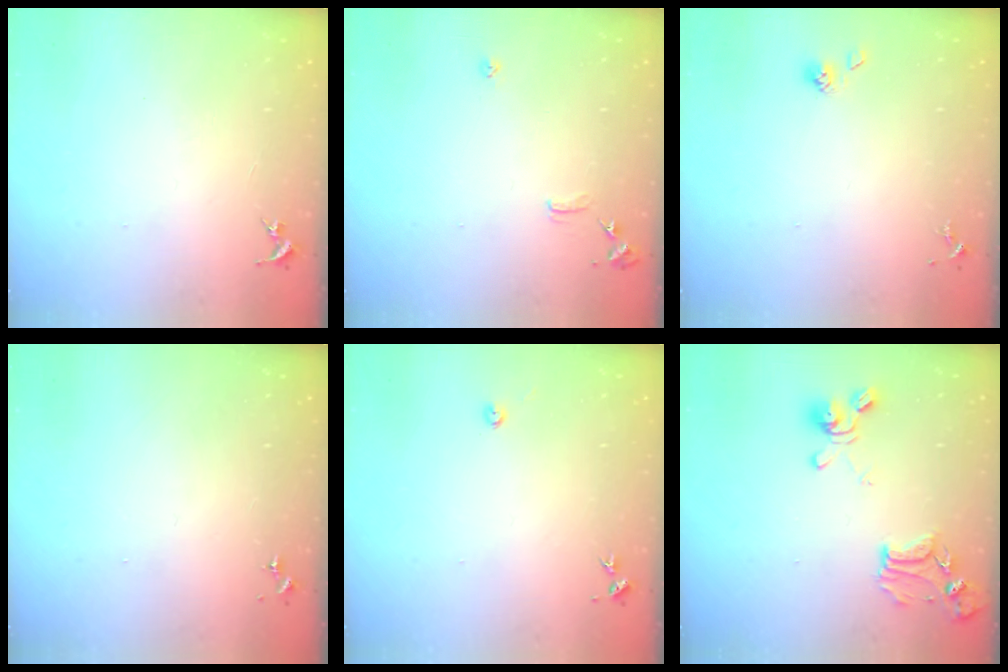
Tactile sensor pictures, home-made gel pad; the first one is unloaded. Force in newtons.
{"total": 7.4, "press": 7.4, "slide": 0.7}
{"total": 4.6, "press": 4.1, "slide": 2.2}
{"total": 0.0}
{"total": 2.2, "press": 2.2, "slide": 0.3}
{"total": 14.6, "press": 14.6, "slide": 1.4}